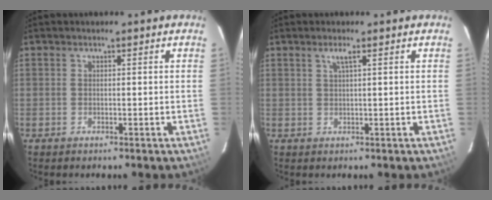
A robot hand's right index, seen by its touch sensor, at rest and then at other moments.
{"total": 1.6, "force": [0.8, -0.3, 1.4], "torque": [-0.027, 0.001, 0.017]}